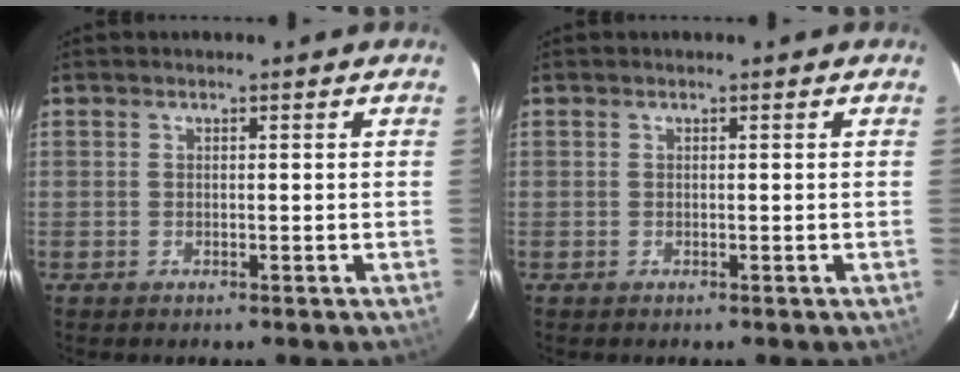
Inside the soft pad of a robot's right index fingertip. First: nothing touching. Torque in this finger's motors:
{"motor_torque": [0.00, 0.00, 0.01, 0.00]}